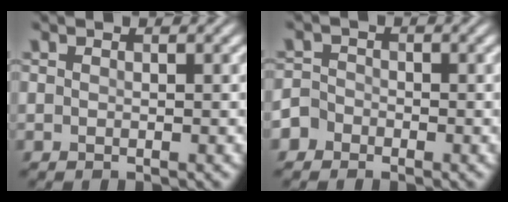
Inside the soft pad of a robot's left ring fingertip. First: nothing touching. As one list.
[{"total": 1.8, "force": [-1.2, 1.4, 0.2], "torque": [0.008, 0.005, -0.030]}]